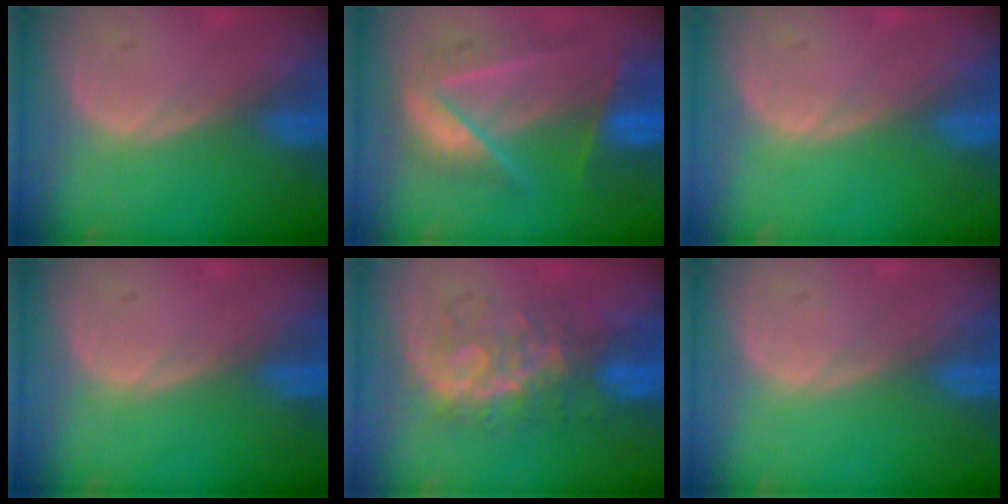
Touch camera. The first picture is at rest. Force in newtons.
{"total": 8.2, "press": 7.8, "slide": 2.5}
{"total": 0.0}
{"total": 0.0}
{"total": 7.7, "press": 7.6, "slide": 0.7}
{"total": 0.0}